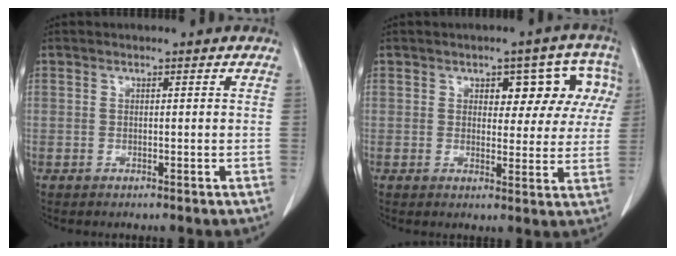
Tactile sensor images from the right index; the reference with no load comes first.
{"total": 8.2, "force": [3.0, 4.5, 6.1], "torque": [-0.049, 0.031, 0.033]}